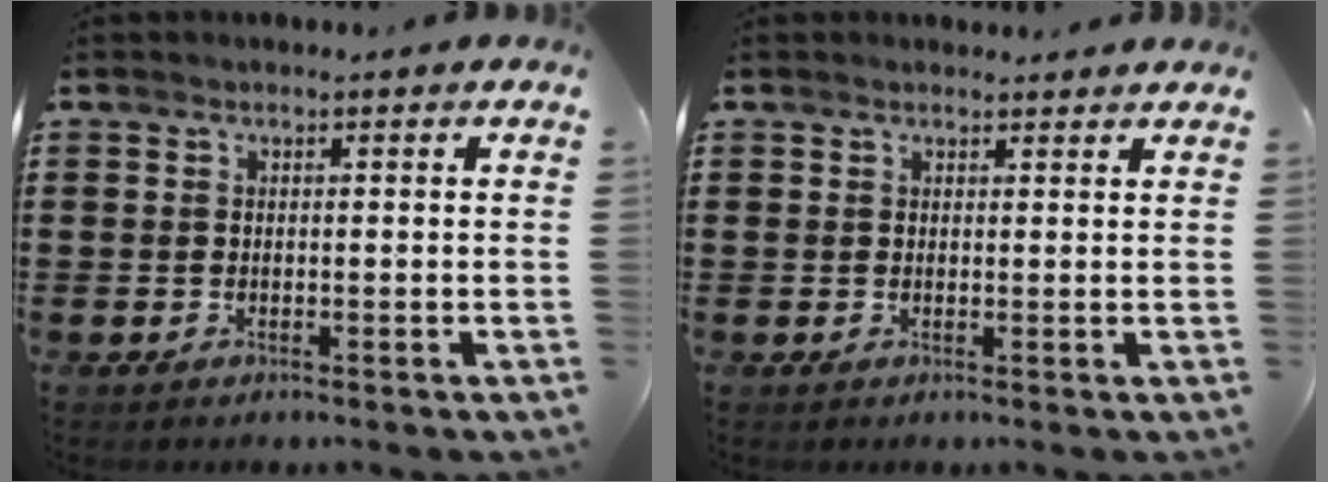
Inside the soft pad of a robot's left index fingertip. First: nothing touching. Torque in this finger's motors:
{"motor_torque": [1.29, -0.86, 0.06, 0.00]}